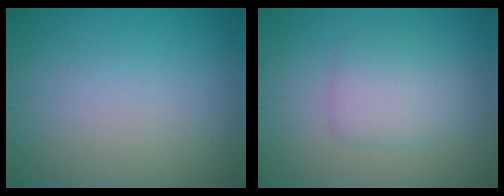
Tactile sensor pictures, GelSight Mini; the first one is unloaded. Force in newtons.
{"total": 3.0, "press": 3.0, "slide": 0.0}